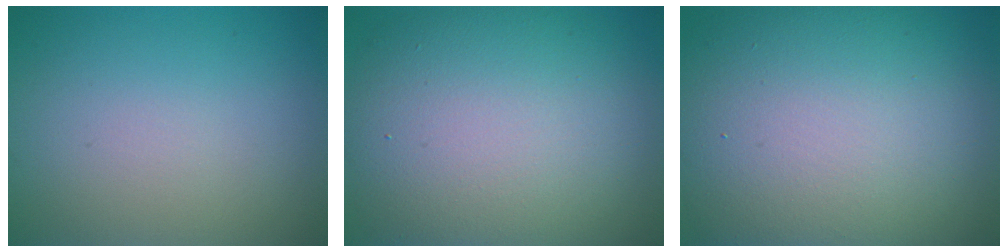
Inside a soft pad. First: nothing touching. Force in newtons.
{"total": 13.8, "press": 13.8, "slide": 0.6}
{"total": 16.7, "press": 16.7, "slide": 0.9}